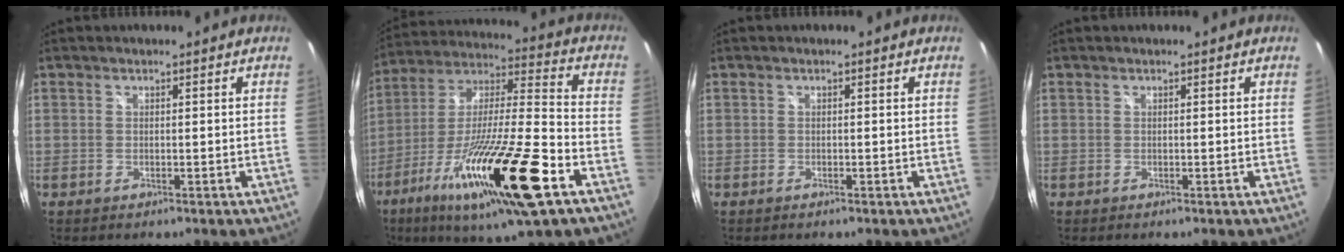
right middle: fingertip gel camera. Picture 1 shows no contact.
{"total": 25.8, "force": [-12.8, 3.4, 22.2], "torque": [-0.399, -0.058, -0.223]}
{"total": 0.0}
{"total": 0.0}